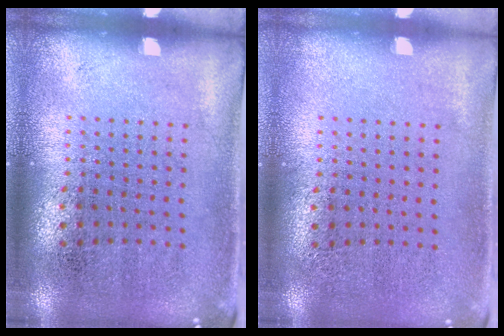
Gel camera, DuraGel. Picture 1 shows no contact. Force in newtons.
{"total": 0.0}